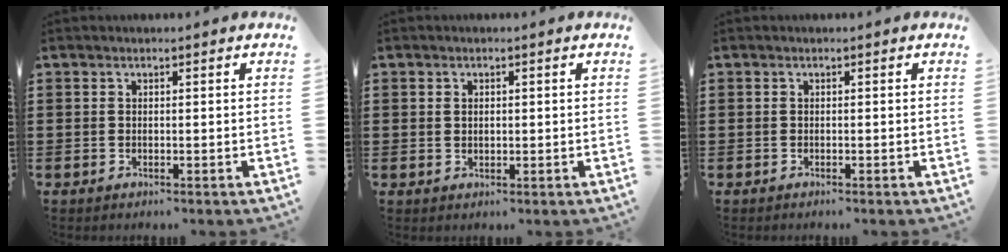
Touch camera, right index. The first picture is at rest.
{"total": 0.9, "force": [0.3, 0.6, 0.6], "torque": [-0.015, 0.004, 0.005]}
{"total": 0.0}